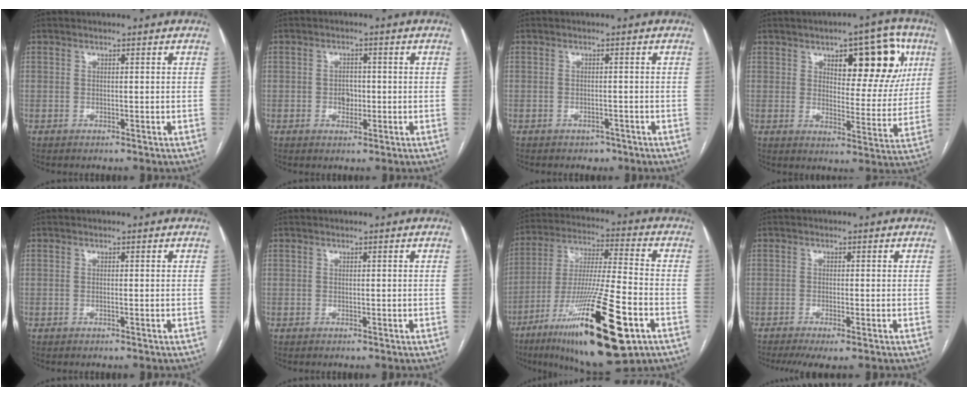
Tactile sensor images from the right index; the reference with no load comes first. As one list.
[{"total": 2.4, "force": [-0.4, 1.8, 1.7], "torque": [-0.022, 0.005, -0.004]}, {"total": 1.8, "force": [-1.3, 1.2, 0.4], "torque": [-0.010, 0.003, -0.014]}, {"total": 13.6, "force": [5.8, 5.3, 11.0], "torque": [-0.125, 0.020, 0.080]}, {"total": 0.0}, {"total": 0.0}, {"total": 24.2, "force": [-11.4, 3.4, 21.0], "torque": [-0.355, -0.040, -0.185]}, {"total": 4.7, "force": [-3.0, 0.6, 3.5], "torque": [-0.057, -0.011, -0.048]}]